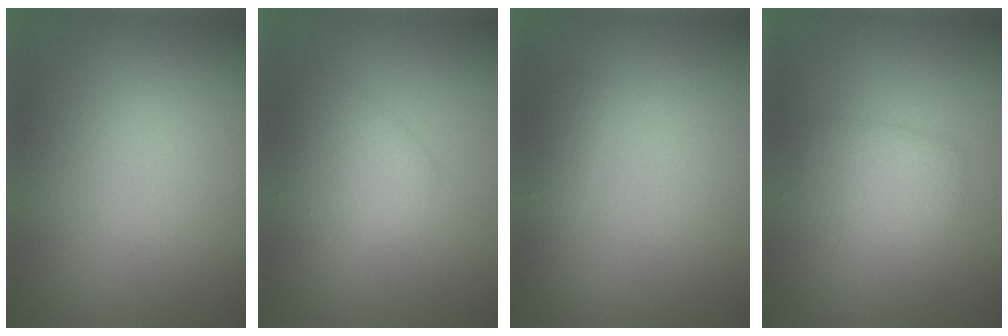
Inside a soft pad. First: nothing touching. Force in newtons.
{"total": 2.6, "press": 2.6, "slide": 0.1}
{"total": 0.7, "press": 0.7, "slide": 0.1}
{"total": 2.9, "press": 2.9, "slide": 0.1}